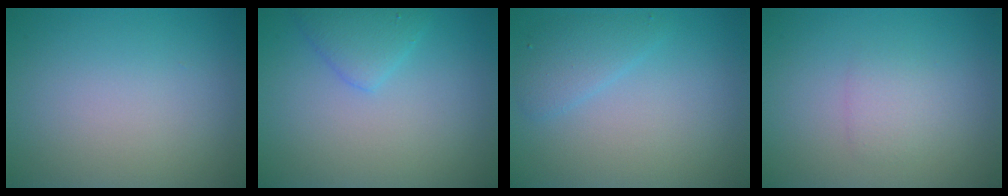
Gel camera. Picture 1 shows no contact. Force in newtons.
{"total": 2.2, "press": 2.2, "slide": 0.2}
{"total": 2.0, "press": 2.0, "slide": 0.1}
{"total": 1.4, "press": 1.4, "slide": 0.0}